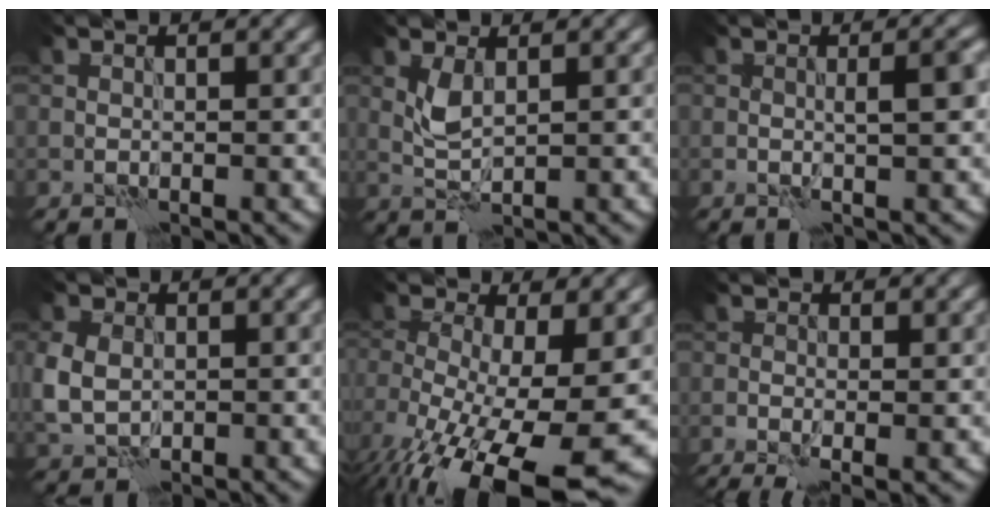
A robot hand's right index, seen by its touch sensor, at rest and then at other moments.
{"total": 2.0, "force": [0.7, 0.8, 1.7], "torque": [-0.042, 0.001, 0.018]}
{"total": 2.4, "force": [0.0, 0.2, 2.3], "torque": [-0.037, 0.003, -0.001]}
{"total": 4.2, "force": [-0.1, 3.3, 2.7], "torque": [-0.071, -0.003, -0.001]}
{"total": 14.9, "force": [-7.1, 5.4, 11.9], "torque": [-0.211, -0.032, -0.108]}
{"total": 3.4, "force": [-1.3, 1.1, 3.0], "torque": [-0.050, -0.008, -0.019]}